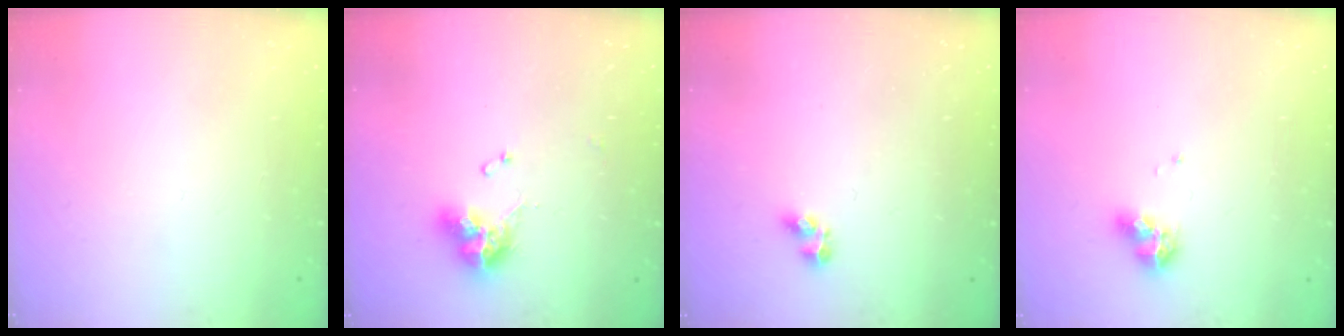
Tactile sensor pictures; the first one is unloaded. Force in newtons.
{"total": 9.9, "press": 9.8, "slide": 0.8}
{"total": 4.1, "press": 4.1, "slide": 0.4}
{"total": 8.1, "press": 8.1, "slide": 0.5}